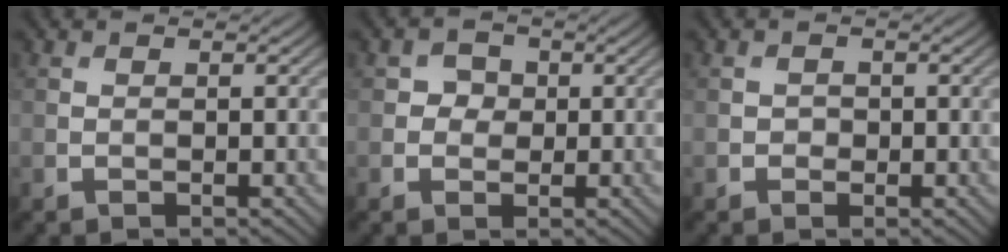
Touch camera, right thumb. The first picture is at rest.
{"total": 2.1, "force": [0.1, 2.0, 0.6], "torque": [-0.006, 0.001, -0.003]}
{"total": 1.0, "force": [-0.3, 0.9, 0.2], "torque": [0.001, -0.004, -0.008]}